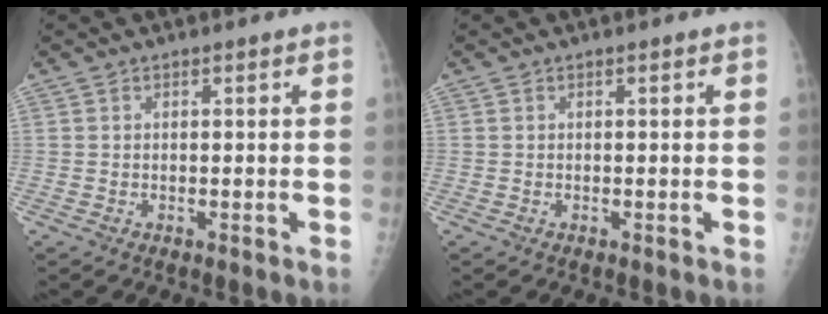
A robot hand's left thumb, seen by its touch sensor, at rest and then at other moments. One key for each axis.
{"total": 0.0}